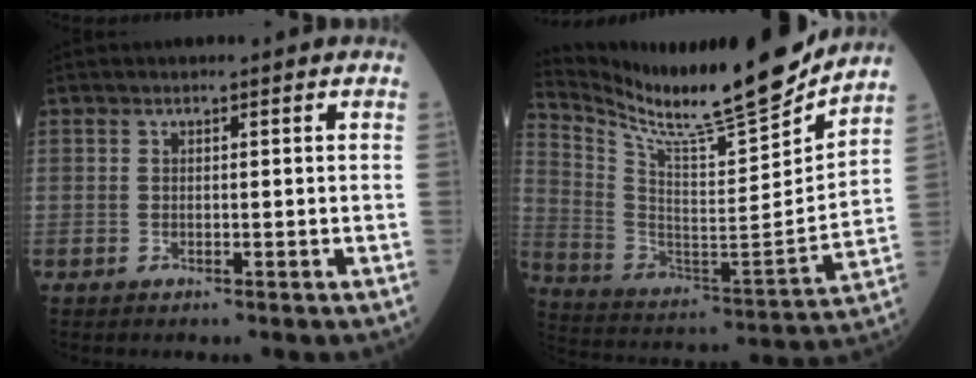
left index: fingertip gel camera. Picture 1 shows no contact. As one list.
[{"total": 21.7, "force": [19.2, 1.3, 9.8], "torque": [-0.191, -0.054, 0.312]}]